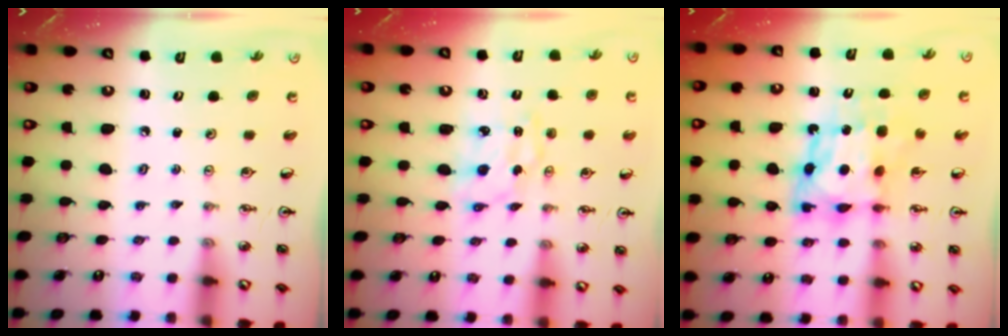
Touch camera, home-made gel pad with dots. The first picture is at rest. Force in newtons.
{"total": 1.8, "press": 1.8, "slide": 0.1}
{"total": 8.7, "press": 8.6, "slide": 1.3}